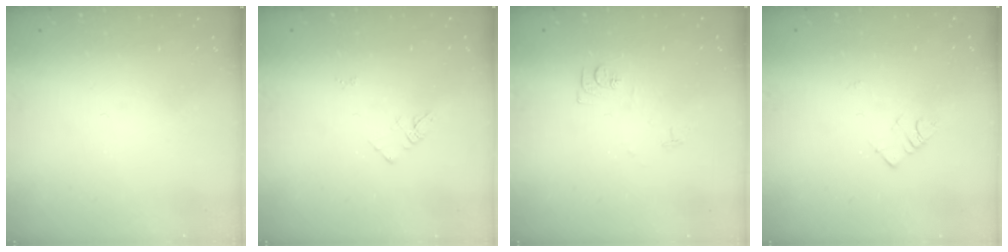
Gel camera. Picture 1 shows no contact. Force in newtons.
{"total": 3.8, "press": 3.8, "slide": 0.4}
{"total": 6.4, "press": 6.4, "slide": 0.7}
{"total": 2.9, "press": 2.9, "slide": 0.5}